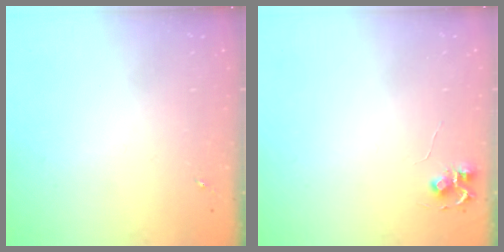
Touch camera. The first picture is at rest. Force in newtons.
{"total": 5.9, "press": 5.9, "slide": 0.5}